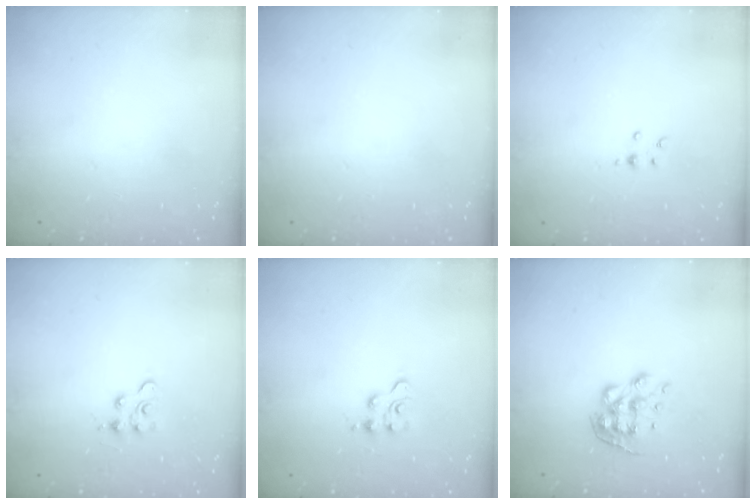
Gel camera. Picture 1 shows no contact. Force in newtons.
{"total": 0.0}
{"total": 2.4, "press": 2.4, "slide": 0.3}
{"total": 3.5, "press": 3.4, "slide": 0.6}
{"total": 3.9, "press": 3.8, "slide": 0.5}
{"total": 8.4, "press": 8.3, "slide": 0.4}